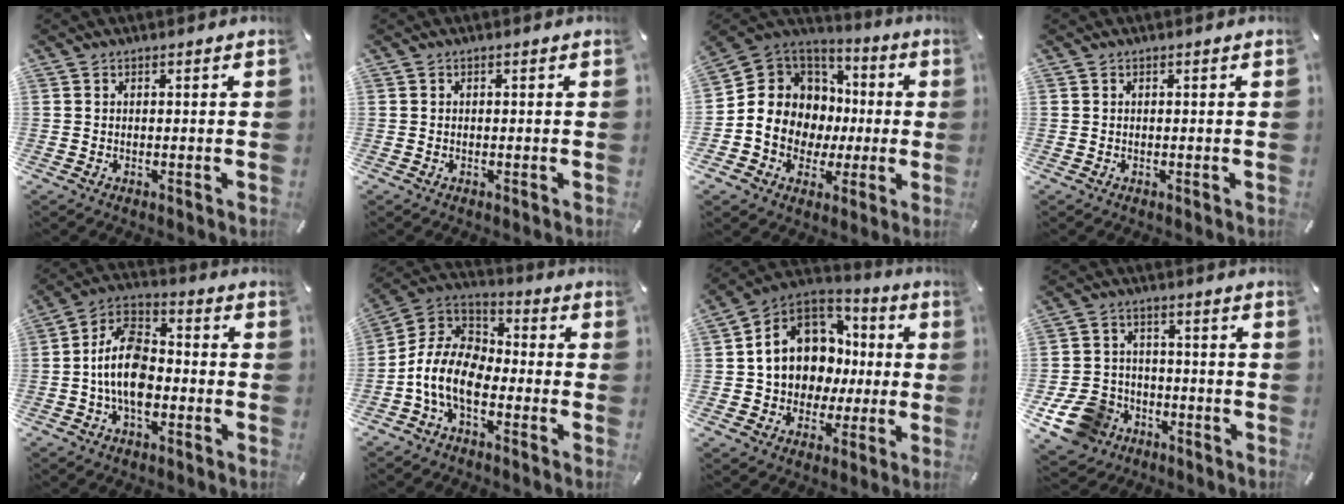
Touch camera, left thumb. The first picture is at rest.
{"total": 0.0}
{"total": 11.5, "force": [-1.0, 11.0, 3.0], "torque": [-0.076, -0.024, -0.008]}
{"total": 0.0}
{"total": 13.0, "force": [-3.0, 8.1, 9.7], "torque": [-0.205, 0.018, -0.054]}
{"total": 12.2, "force": [-6.8, 6.6, 7.7], "torque": [-0.182, 0.012, -0.140]}
{"total": 13.9, "force": [1.6, 12.4, 6.1], "torque": [-0.122, -0.016, 0.038]}
{"total": 11.2, "force": [-5.2, 9.1, 3.9], "torque": [-0.091, 0.032, -0.092]}